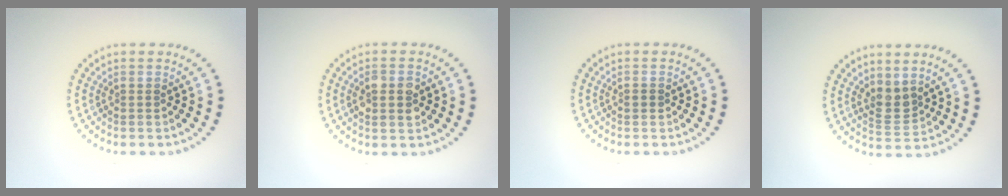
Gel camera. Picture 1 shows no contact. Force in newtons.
{"total": 2.4, "press": 2.4, "slide": 0.3}
{"total": 0.8, "press": 0.8, "slide": 0.0}
{"total": 2.1, "press": 1.7, "slide": 1.1}